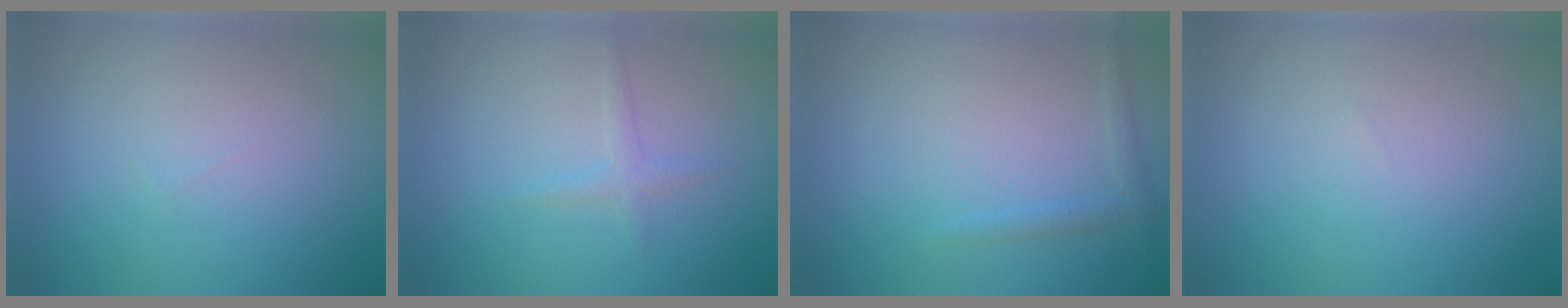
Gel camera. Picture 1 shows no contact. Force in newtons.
{"total": 1.2, "press": 1.2, "slide": 0.1}
{"total": 1.2, "press": 1.2, "slide": 0.1}
{"total": 0.0}